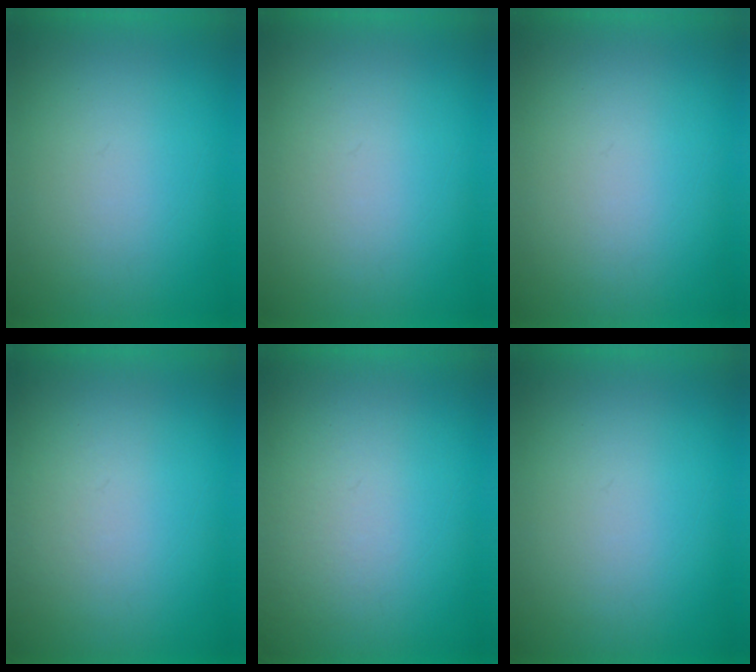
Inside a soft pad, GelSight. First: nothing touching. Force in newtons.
{"total": 1.0}
{"total": 0.0}
{"total": 1.4}
{"total": 1.7}
{"total": 0.0}